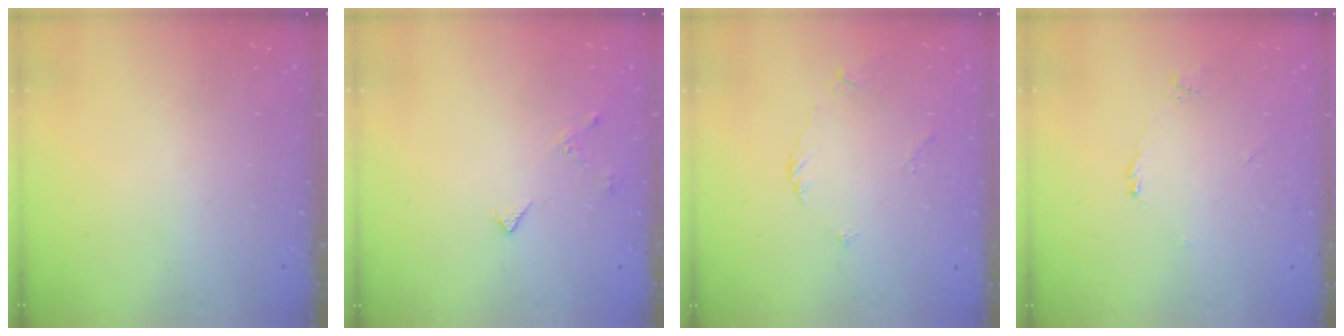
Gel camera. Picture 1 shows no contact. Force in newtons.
{"total": 4.7, "press": 4.6, "slide": 0.8}
{"total": 2.6, "press": 2.6, "slide": 0.6}
{"total": 1.1, "press": 1.1, "slide": 0.4}